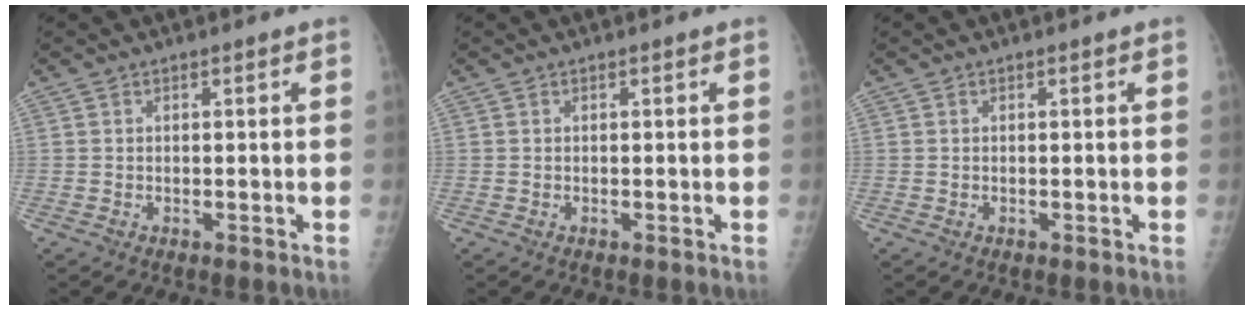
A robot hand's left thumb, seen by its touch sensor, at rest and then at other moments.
{"total": 0.0}
{"total": 0.0}